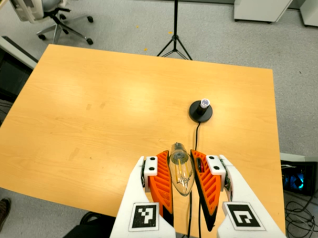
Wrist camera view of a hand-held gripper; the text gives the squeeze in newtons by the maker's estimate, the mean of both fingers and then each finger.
{"total": 20.0, "left": 21.4, "right": 18.7}